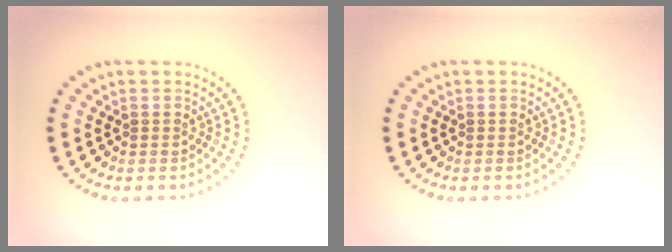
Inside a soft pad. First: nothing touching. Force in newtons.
{"total": 0.0}